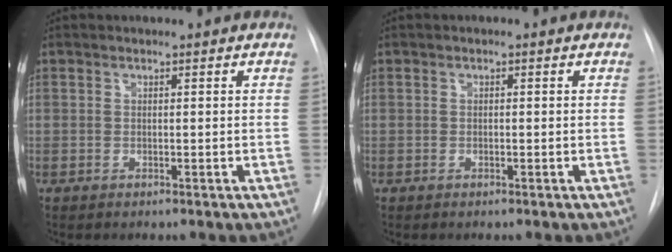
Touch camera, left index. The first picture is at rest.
{"total": 0.0}